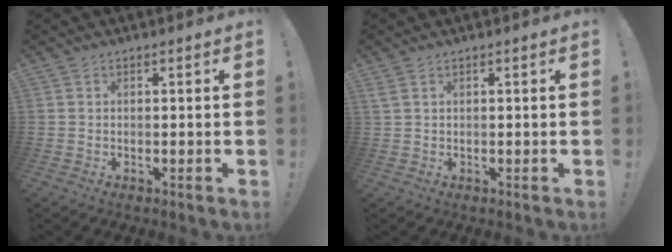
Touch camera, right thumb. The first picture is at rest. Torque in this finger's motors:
{"motor_torque": [-0.15, 0.42, 0.36, 0.15, 0.01]}